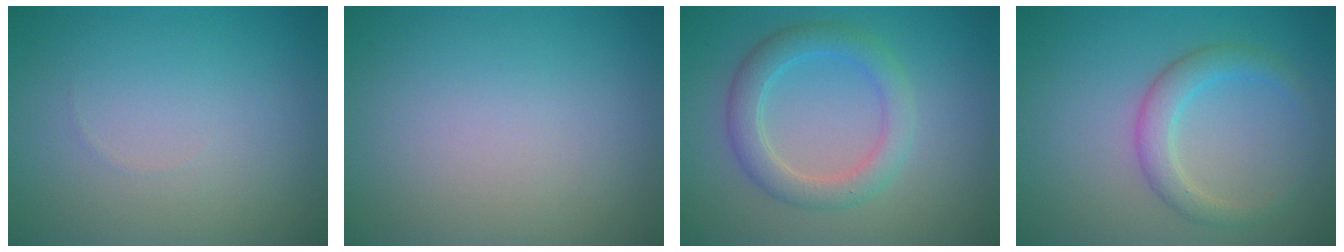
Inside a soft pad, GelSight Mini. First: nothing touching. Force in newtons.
{"total": 0.0}
{"total": 3.6, "press": 3.6, "slide": 0.0}
{"total": 2.8, "press": 2.8, "slide": 0.1}